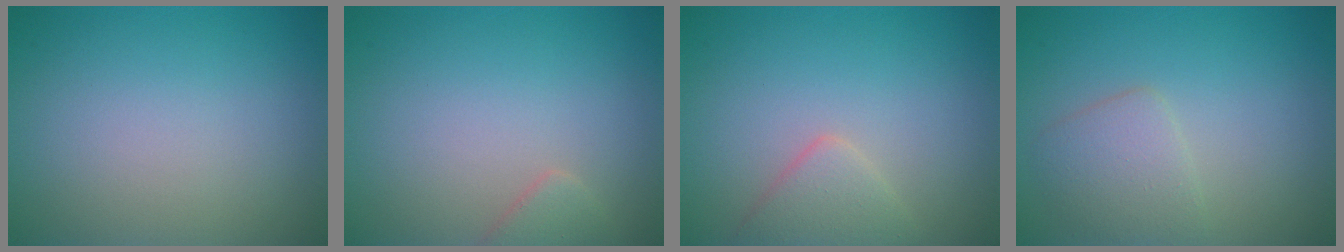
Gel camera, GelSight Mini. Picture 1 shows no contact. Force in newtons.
{"total": 1.4, "press": 1.4, "slide": 0.1}
{"total": 2.2, "press": 2.2, "slide": 0.1}
{"total": 2.5, "press": 2.5, "slide": 0.2}